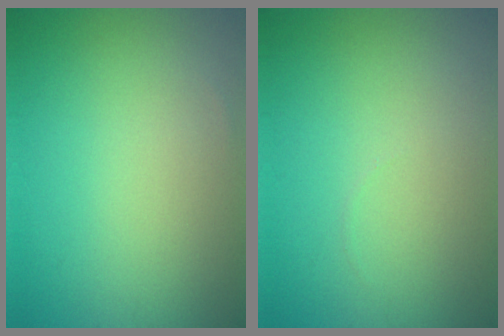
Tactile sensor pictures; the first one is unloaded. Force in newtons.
{"total": 0.0}